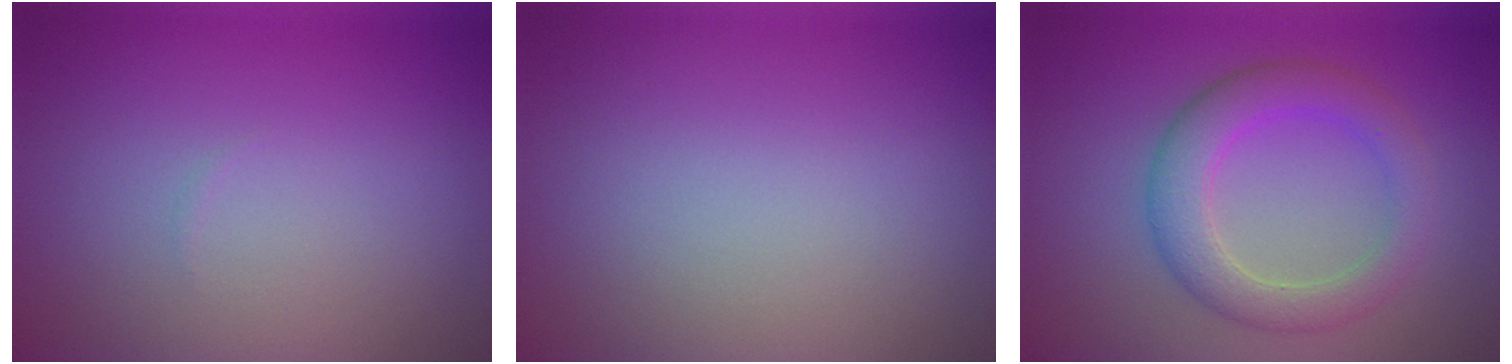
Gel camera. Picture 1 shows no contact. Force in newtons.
{"total": 0.0}
{"total": 4.4, "press": 4.4, "slide": 0.1}